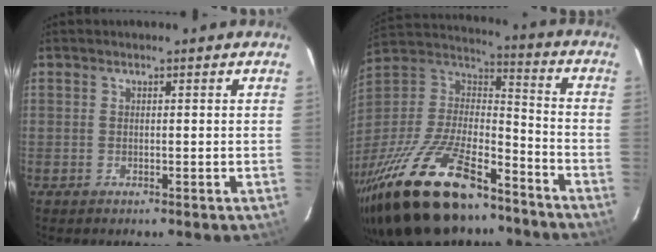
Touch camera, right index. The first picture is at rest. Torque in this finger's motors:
{"motor_torque": [2.06, -0.09, 0.72, 0.21]}